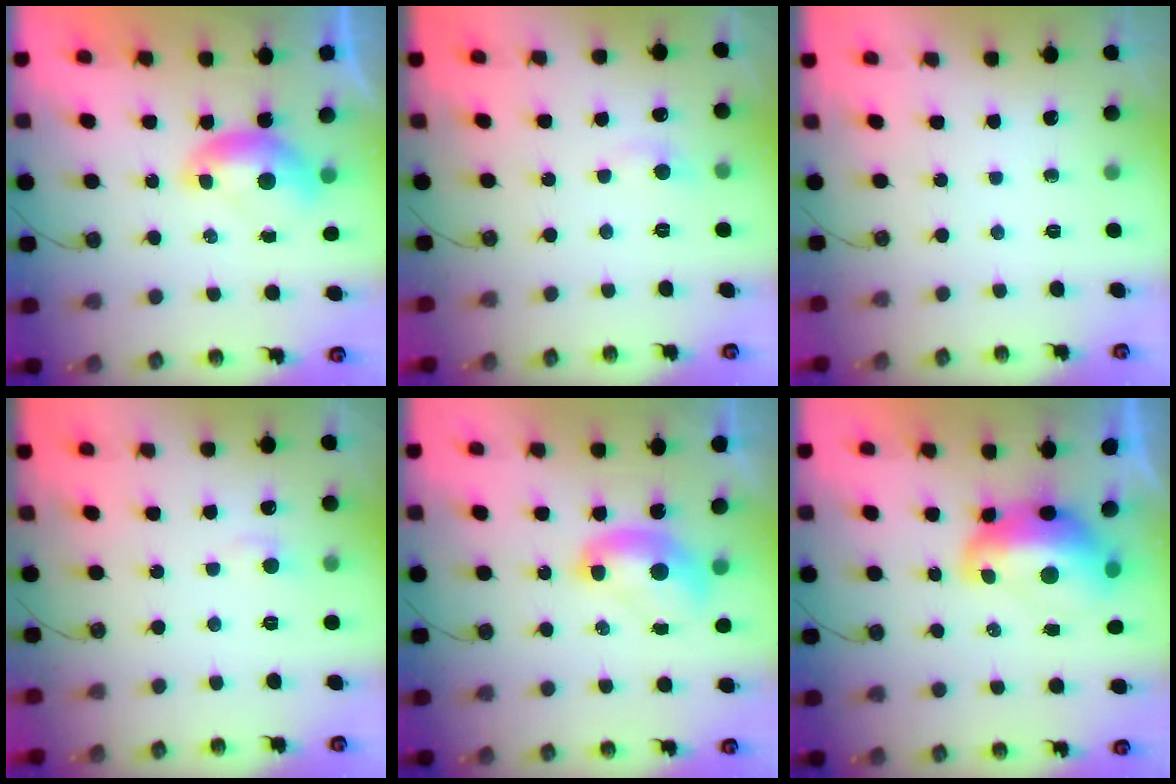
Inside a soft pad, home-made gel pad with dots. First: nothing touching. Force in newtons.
{"total": 1.1, "press": 0.8, "slide": 0.8}
{"total": 0.0}
{"total": 0.9, "press": 0.5, "slide": 0.8}
{"total": 2.0, "press": 2.0, "slide": 0.2}
{"total": 5.4, "press": 5.3, "slide": 1.2}